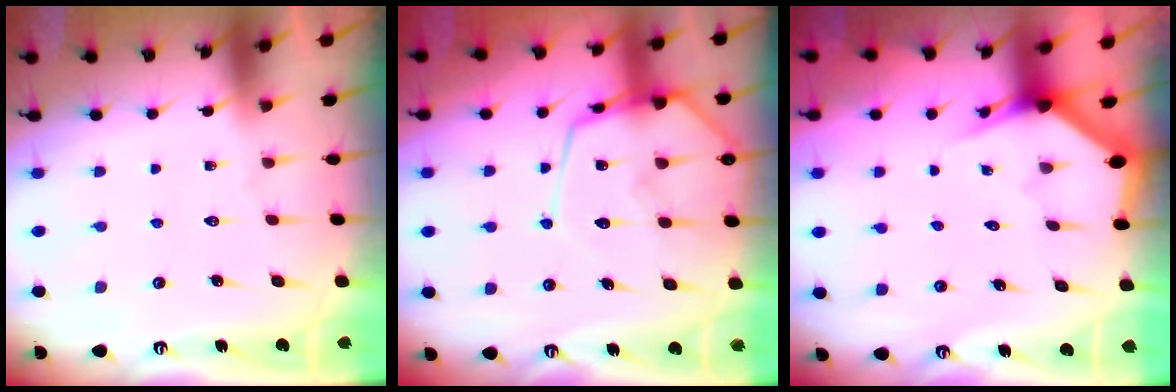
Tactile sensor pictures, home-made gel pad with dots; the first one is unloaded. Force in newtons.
{"total": 14.1, "press": 14.0, "slide": 1.5}
{"total": 2.6, "press": 2.6, "slide": 0.0}